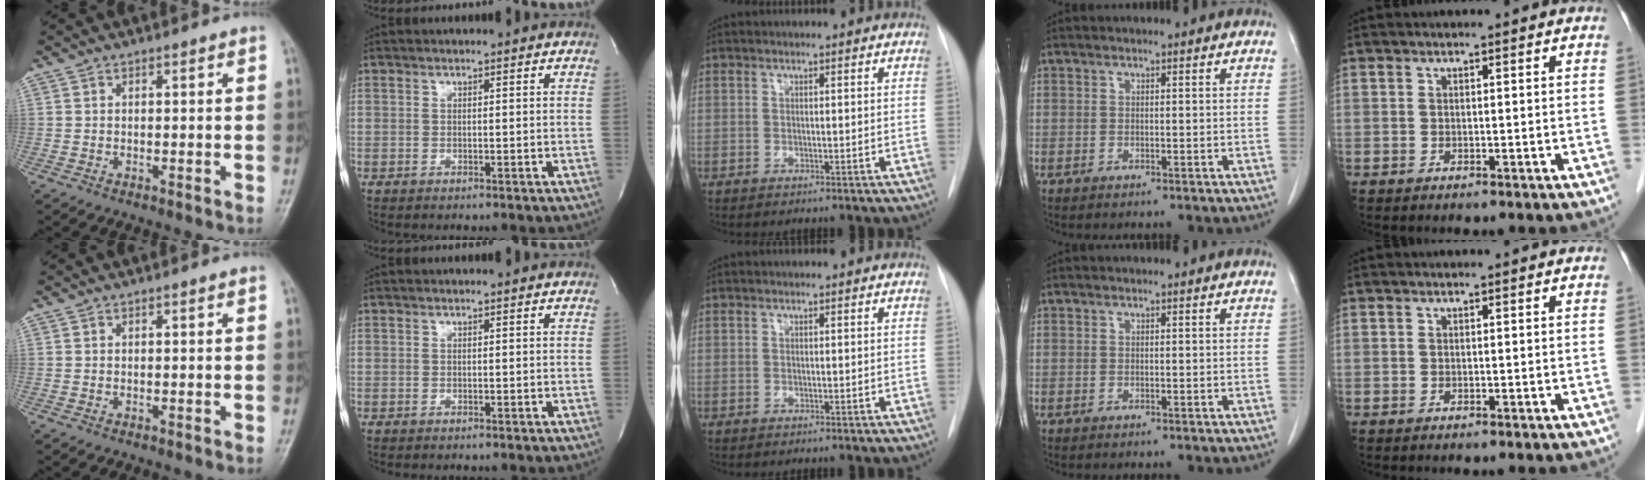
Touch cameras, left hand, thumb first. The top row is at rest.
{}